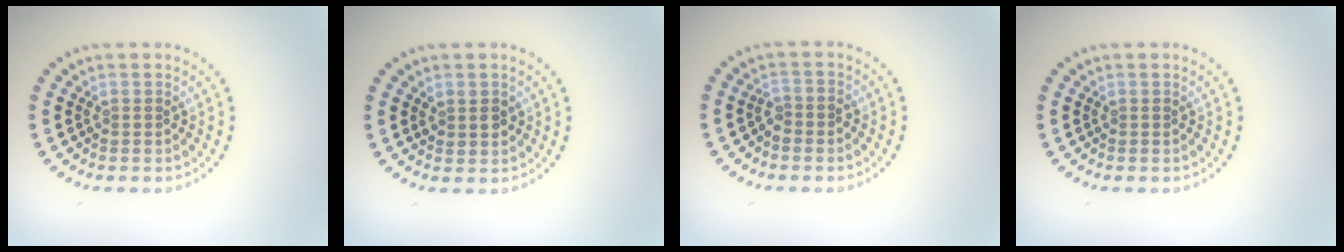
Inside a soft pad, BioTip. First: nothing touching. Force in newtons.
{"total": 1.5, "press": 1.4, "slide": 0.4}
{"total": 1.2, "press": 1.1, "slide": 0.6}
{"total": 0.0}